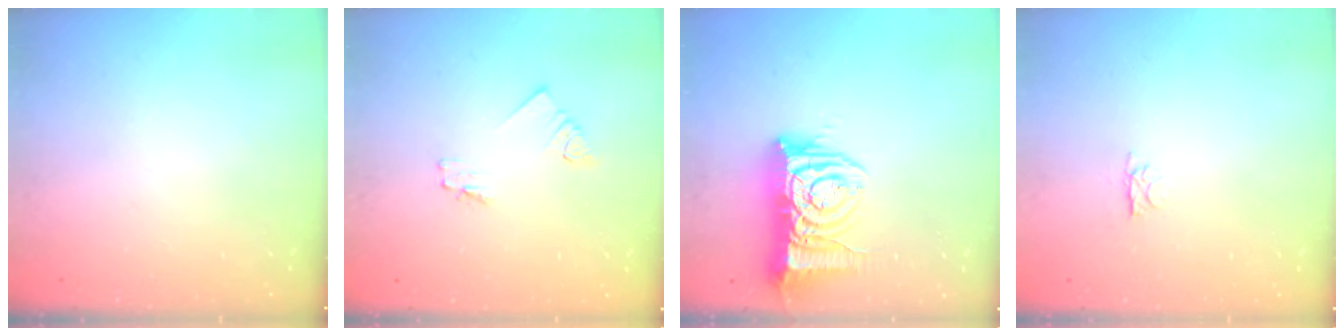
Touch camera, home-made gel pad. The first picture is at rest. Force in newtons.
{"total": 1.7, "press": 1.7, "slide": 0.3}
{"total": 11.9, "press": 11.9, "slide": 1.2}
{"total": 2.8, "press": 2.7, "slide": 0.4}